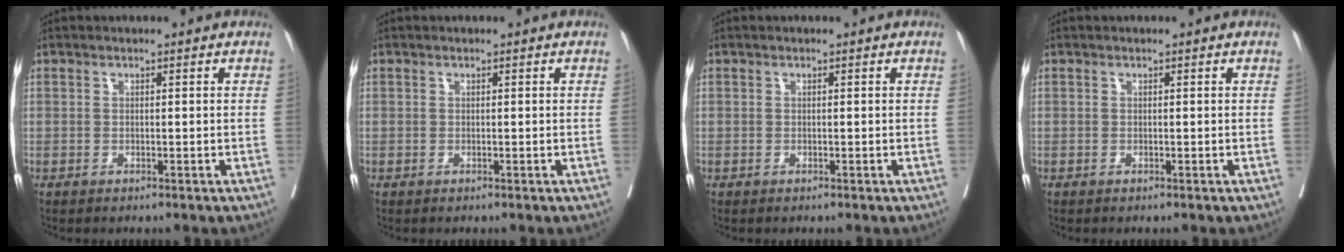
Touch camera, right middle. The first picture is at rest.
{"total": 0.0}
{"total": 0.0}
{"total": 0.0}